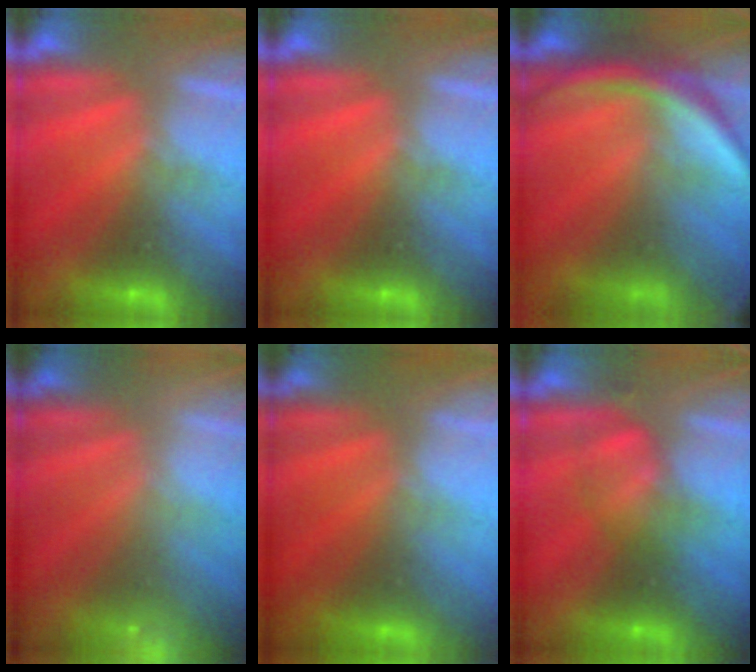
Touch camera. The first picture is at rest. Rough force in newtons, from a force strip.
{"total": 0.0}
{"total": 11.5}
{"total": 2.1}
{"total": 2.4}
{"total": 2.4}